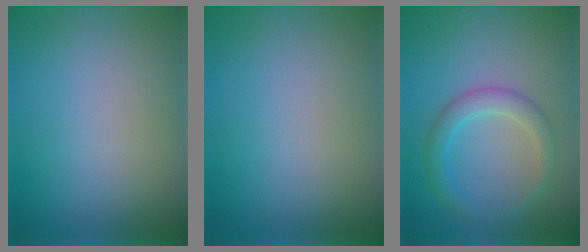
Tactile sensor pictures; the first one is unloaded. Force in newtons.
{"total": 0.0}
{"total": 2.8, "press": 2.8, "slide": 0.1}